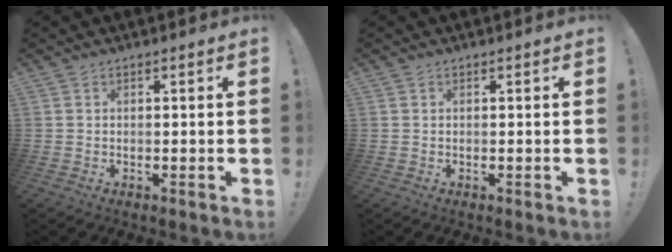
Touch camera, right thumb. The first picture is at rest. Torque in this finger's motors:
{"motor_torque": [0.13, 0.03, -0.12, 0.03, 0.05]}